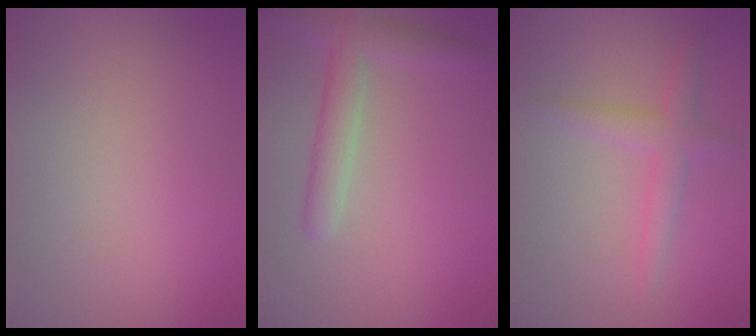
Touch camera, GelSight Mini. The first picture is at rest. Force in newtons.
{"total": 3.3, "press": 3.3, "slide": 0.1}
{"total": 2.5, "press": 2.5, "slide": 0.1}